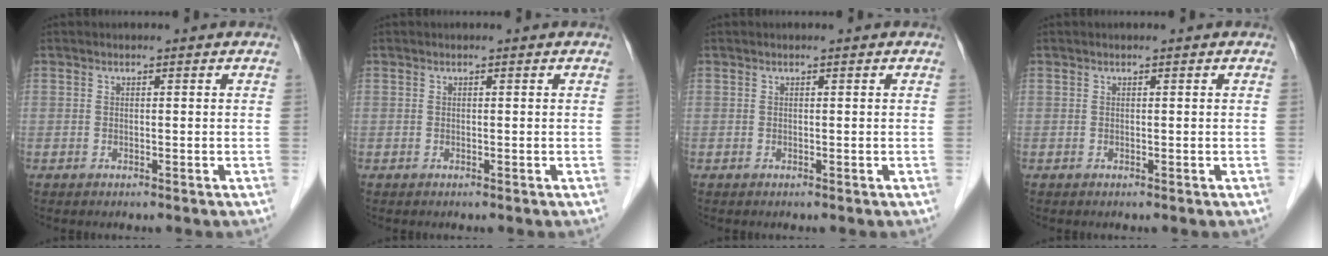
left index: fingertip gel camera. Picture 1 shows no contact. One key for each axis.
{"total": 0.0}
{"total": 0.0}
{"total": 0.0}